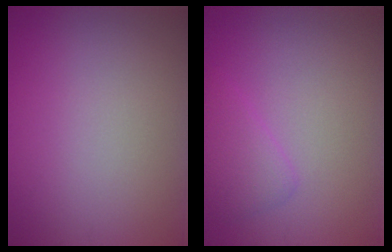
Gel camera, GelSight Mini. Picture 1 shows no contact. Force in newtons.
{"total": 2.0, "press": 2.0, "slide": 0.2}